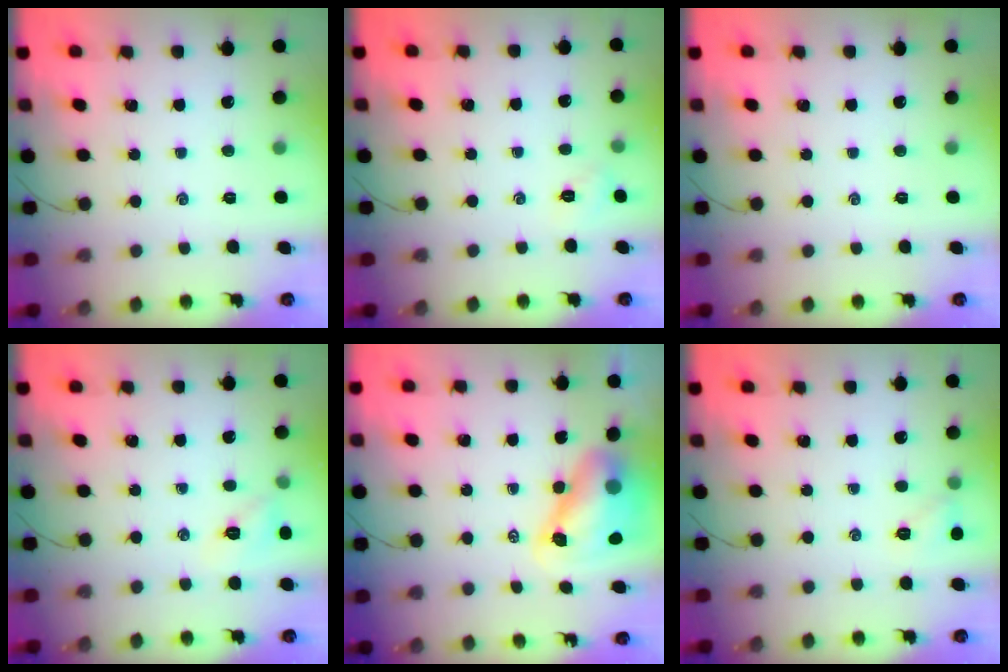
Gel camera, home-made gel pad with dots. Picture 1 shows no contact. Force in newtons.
{"total": 2.0, "press": 1.9, "slide": 0.6}
{"total": 0.0}
{"total": 6.9, "press": 6.7, "slide": 1.6}
{"total": 9.9, "press": 9.5, "slide": 2.7}
{"total": 5.4, "press": 5.1, "slide": 1.6}